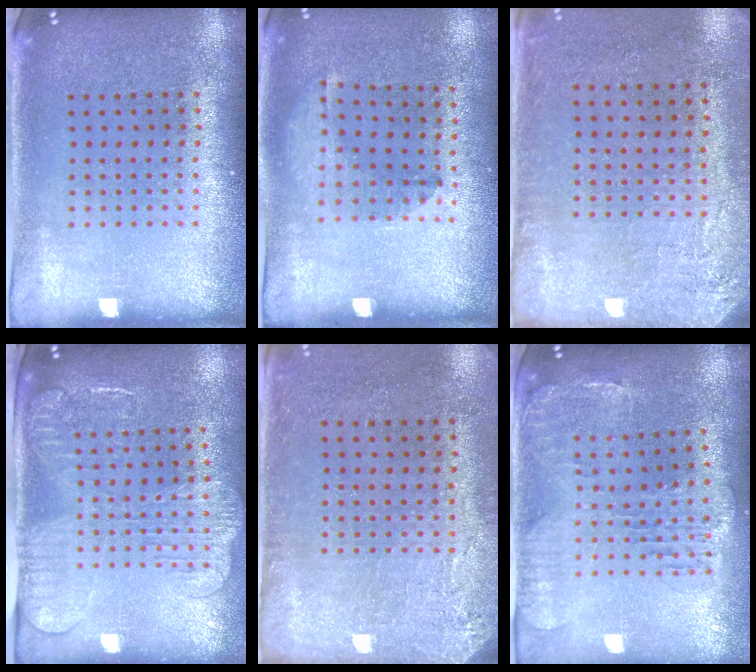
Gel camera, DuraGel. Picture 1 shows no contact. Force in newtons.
{"total": 1.4, "press": 0.9, "slide": 1.1}
{"total": 2.7, "press": 2.2, "slide": 1.5}
{"total": 2.5, "press": 2.1, "slide": 1.4}
{"total": 2.8, "press": 2.3, "slide": 1.6}
{"total": 1.5, "press": 1.4, "slide": 0.4}